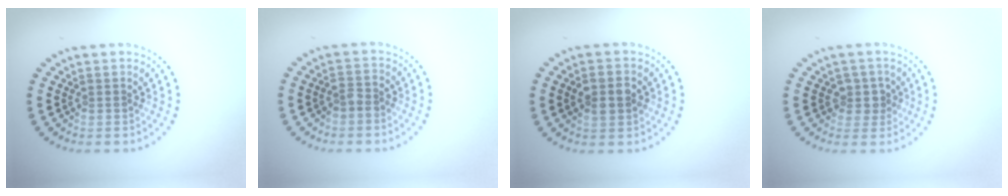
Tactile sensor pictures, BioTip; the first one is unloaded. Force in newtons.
{"total": 1.3, "press": 1.2, "slide": 0.6}
{"total": 2.8, "press": 2.8, "slide": 0.2}
{"total": 2.0, "press": 1.5, "slide": 1.3}